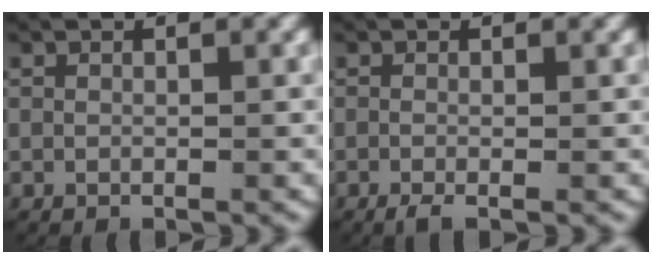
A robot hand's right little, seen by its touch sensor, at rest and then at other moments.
{"total": 1.4, "force": [-0.9, 0.3, 1.0], "torque": [-0.021, -0.007, -0.013]}